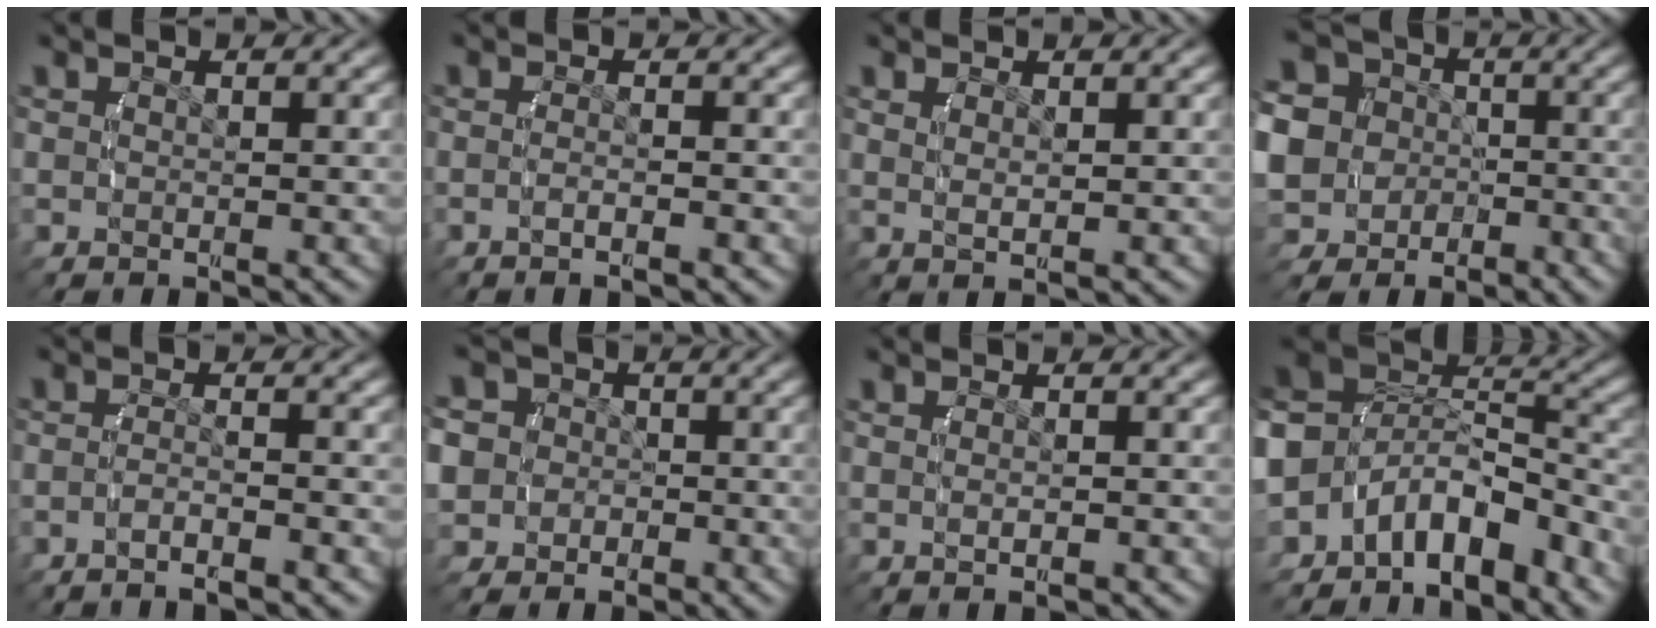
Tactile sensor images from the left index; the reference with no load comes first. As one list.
[{"total": 1.8, "force": [-1.3, -0.4, 1.2], "torque": [-0.027, -0.001, -0.021]}, {"total": 1.4, "force": [0.7, -0.4, 1.1], "torque": [-0.022, -0.008, 0.022]}, {"total": 14.2, "force": [-1.7, 13.2, 5.0], "torque": [-0.136, -0.053, -0.035]}, {"total": 2.5, "force": [-2.0, -0.2, 1.4], "torque": [-0.029, -0.004, -0.034]}, {"total": 8.2, "force": [-0.9, 7.6, 3.0], "torque": [-0.078, -0.025, -0.023]}, {"total": 1.1, "force": [-0.3, -0.3, 1.0], "torque": [-0.021, -0.003, -0.002]}, {"total": 11.4, "force": [-3.1, 8.6, 6.8], "torque": [-0.144, -0.023, -0.050]}]